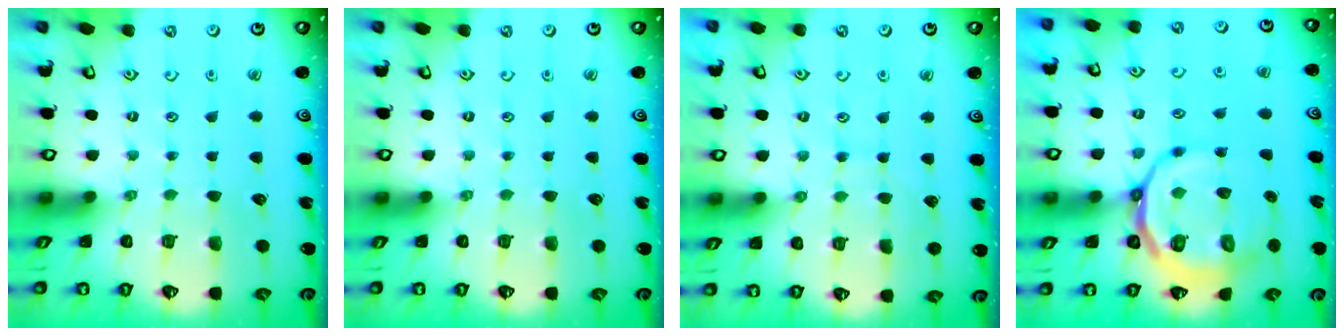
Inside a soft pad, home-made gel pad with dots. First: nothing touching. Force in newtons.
{"total": 0.0}
{"total": 2.6, "press": 2.6, "slide": 0.3}
{"total": 14.3, "press": 13.9, "slide": 3.0}